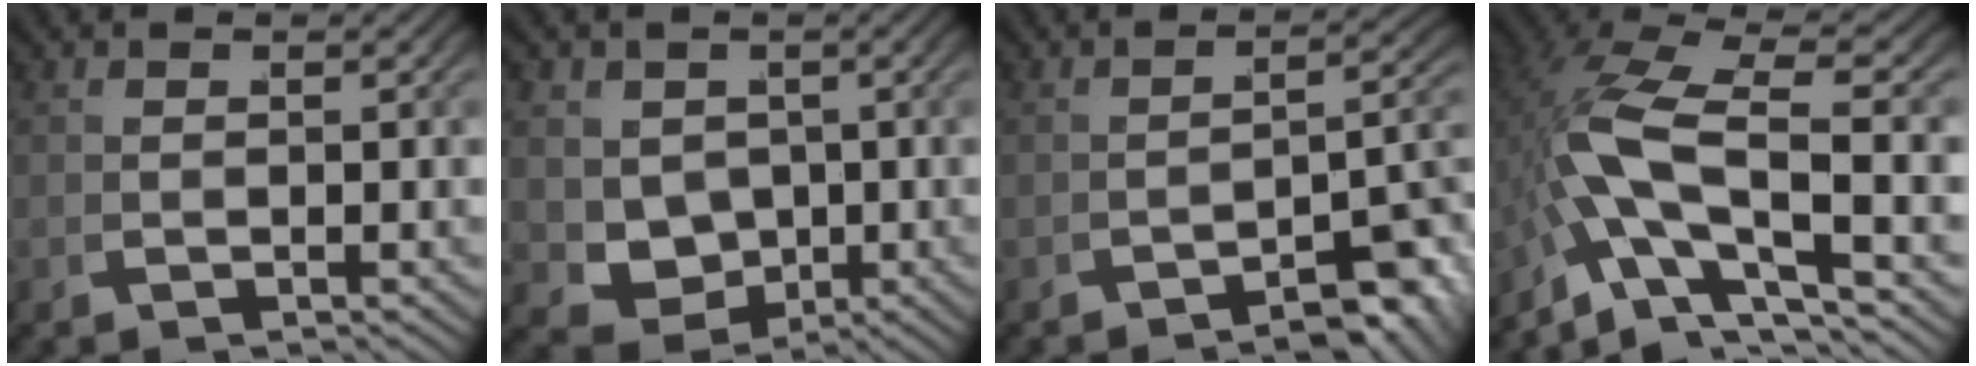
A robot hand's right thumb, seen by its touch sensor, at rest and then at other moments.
{"total": 8.1, "force": [-1.0, 7.1, 3.8], "torque": [-0.093, -0.051, 0.005]}
{"total": 5.5, "force": [-2.9, 1.9, 4.3], "torque": [-0.052, -0.002, -0.037]}
{"total": 8.4, "force": [0.6, 4.0, 7.4], "torque": [-0.168, -0.019, 0.027]}